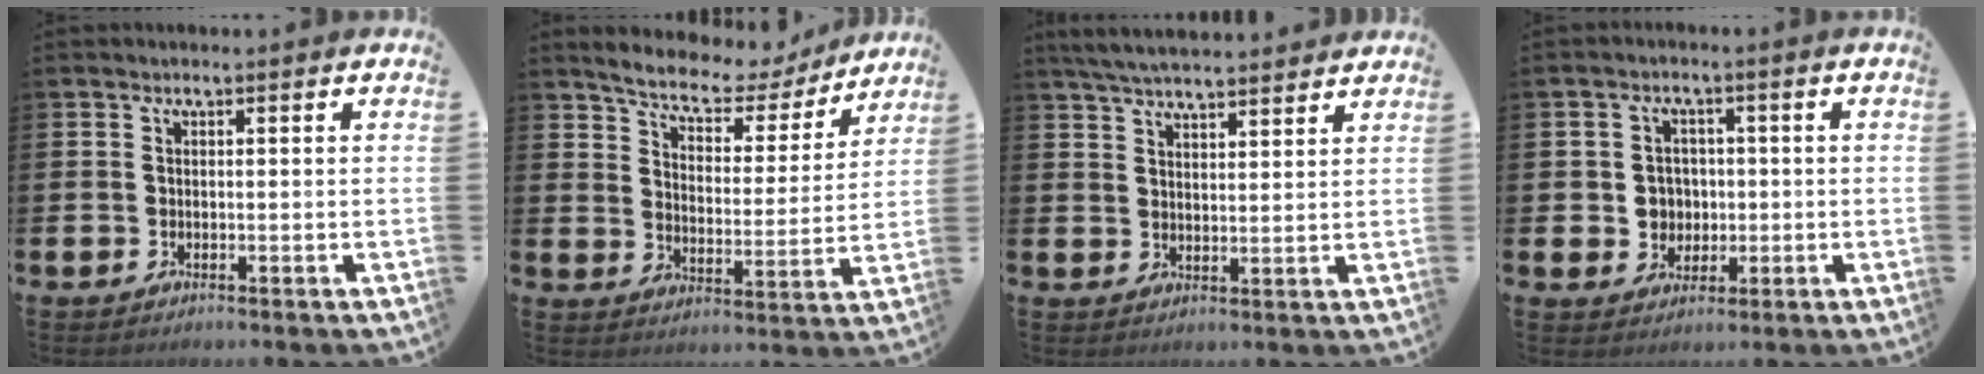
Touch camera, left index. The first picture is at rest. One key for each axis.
{"total": 7.1, "fx": 6.6, "fy": 2.2, "fz": 1.6, "tx": -0.057, "ty": -0.051, "tz": 0.110}
{"total": 5.1, "fx": 5.0, "fy": 0.3, "fz": 1.0, "tx": -0.040, "ty": -0.018, "tz": 0.093}
{"total": 3.5, "fx": 0.3, "fy": 3.4, "fz": 0.8, "tx": -0.017, "ty": 0.004, "tz": -0.002}